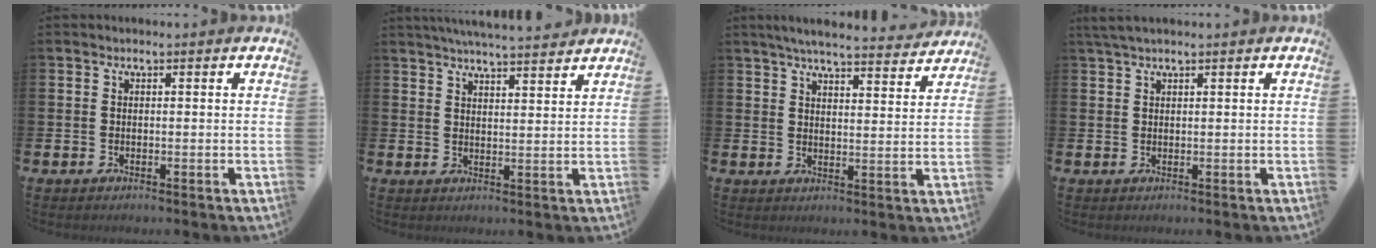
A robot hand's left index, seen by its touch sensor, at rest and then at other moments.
{"total": 5.2, "force": [5.1, -0.3, 0.9], "torque": [-0.028, -0.024, 0.091]}
{"total": 5.8, "force": [5.5, 0.3, 1.7], "torque": [-0.041, -0.034, 0.095]}
{"total": 0.8, "force": [0.7, 0.1, 0.3], "torque": [-0.005, 0.002, 0.012]}